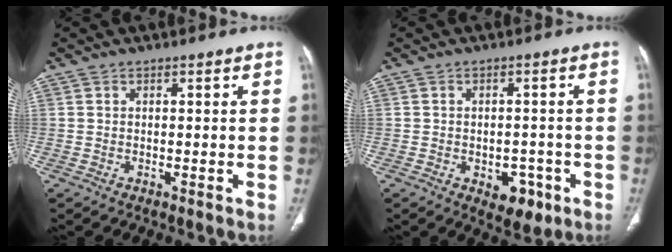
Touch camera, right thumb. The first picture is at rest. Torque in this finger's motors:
{"motor_torque": [0.28, 0.99, -0.14, 0.10, 0.12]}